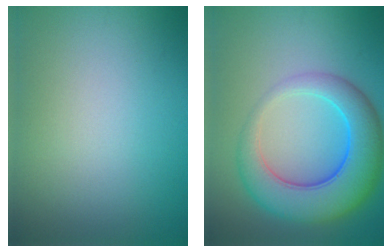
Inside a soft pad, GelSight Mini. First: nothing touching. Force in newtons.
{"total": 8.3, "press": 8.3, "slide": 0.2}